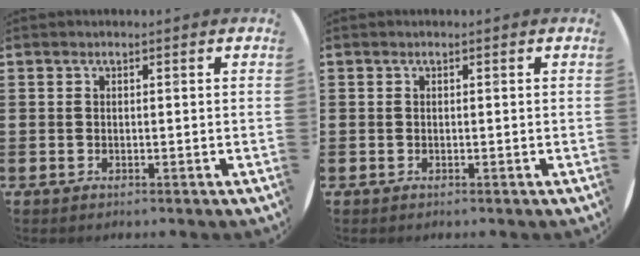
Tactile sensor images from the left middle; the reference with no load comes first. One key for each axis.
{"total": 0.0}